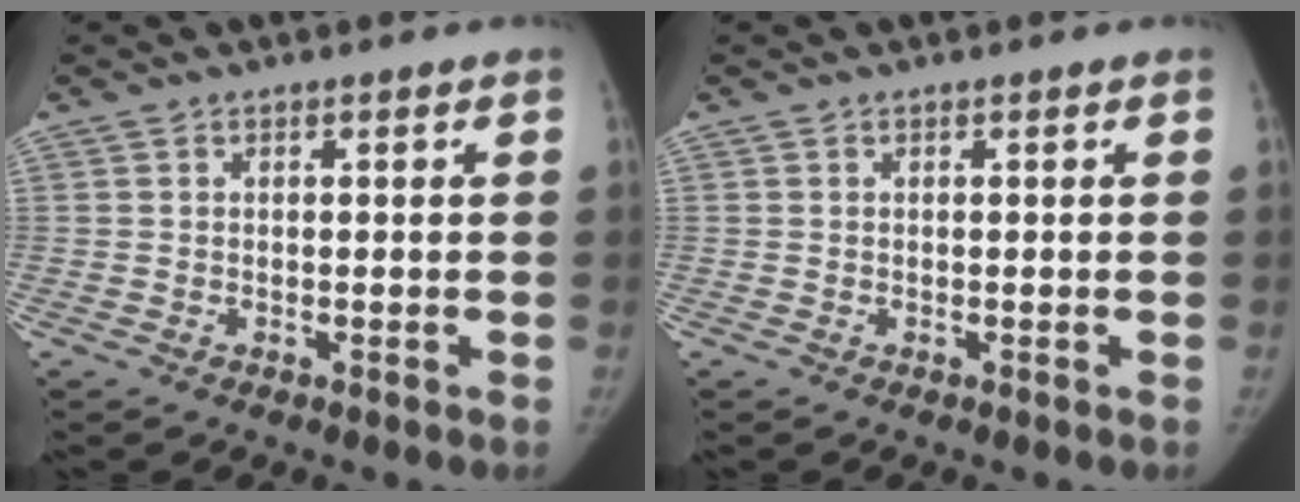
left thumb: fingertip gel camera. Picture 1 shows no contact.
{"total": 0.0}